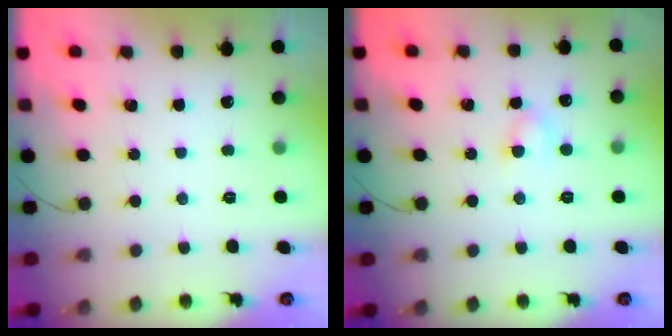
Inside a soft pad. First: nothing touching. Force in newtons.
{"total": 4.0, "press": 3.8, "slide": 1.2}